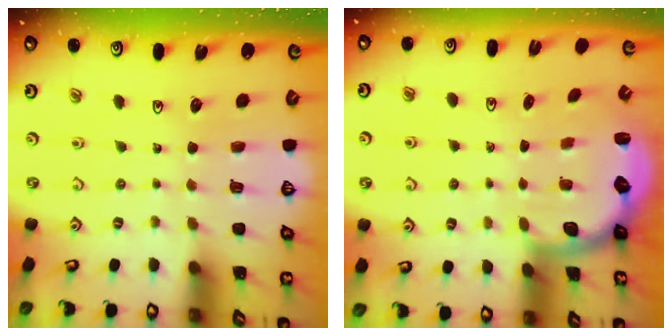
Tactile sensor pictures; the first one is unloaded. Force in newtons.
{"total": 2.7, "press": 2.0, "slide": 1.7}